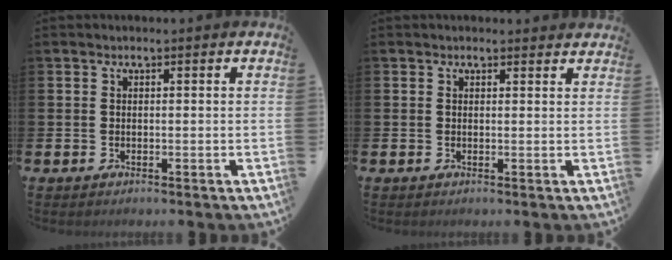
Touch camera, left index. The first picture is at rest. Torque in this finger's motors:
{"motor_torque": [1.04, -1.10, 0.05, 0.08]}